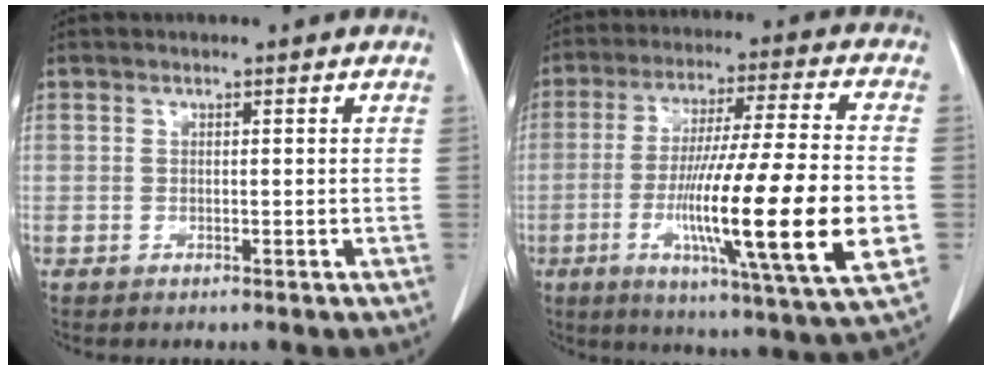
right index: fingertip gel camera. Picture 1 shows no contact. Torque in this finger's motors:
{"motor_torque": [2.14, 0.00, 1.05, 0.21]}